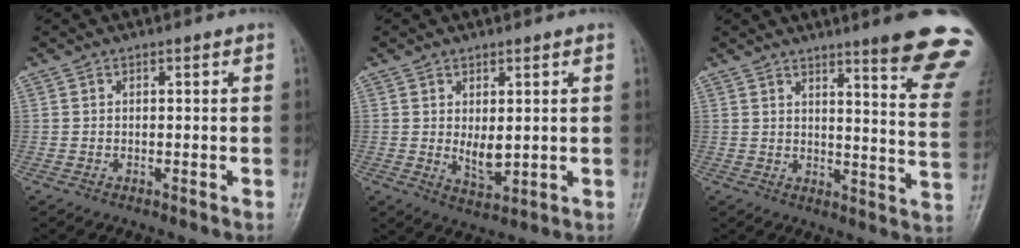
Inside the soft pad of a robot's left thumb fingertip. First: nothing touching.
{"total": 4.5, "force": [0.7, 2.3, 3.8], "torque": [-0.056, -0.017, 0.021]}
{"total": 17.5, "force": [12.7, 1.4, 12.0], "torque": [-0.122, -0.086, 0.150]}